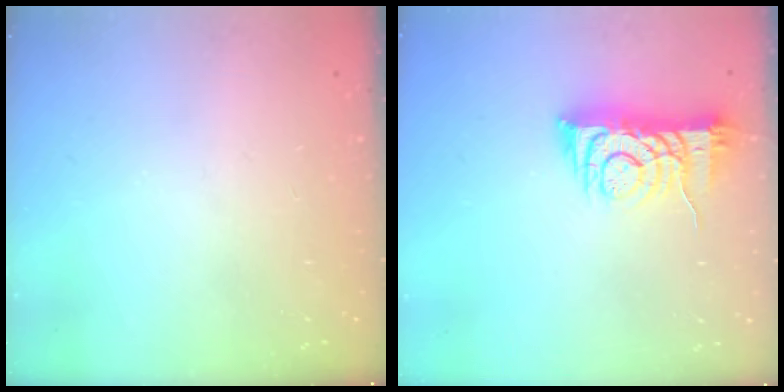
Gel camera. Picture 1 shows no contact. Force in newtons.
{"total": 8.0, "press": 7.9, "slide": 1.3}